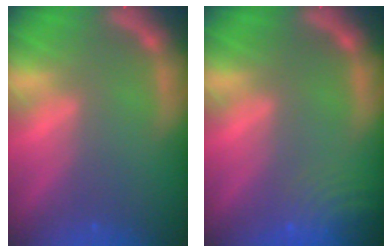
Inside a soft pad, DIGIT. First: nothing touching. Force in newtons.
{"total": 7.0}